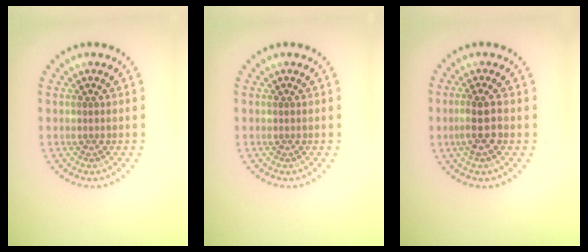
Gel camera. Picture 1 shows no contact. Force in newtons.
{"total": 0.0}
{"total": 2.9, "press": 2.7, "slide": 1.1}